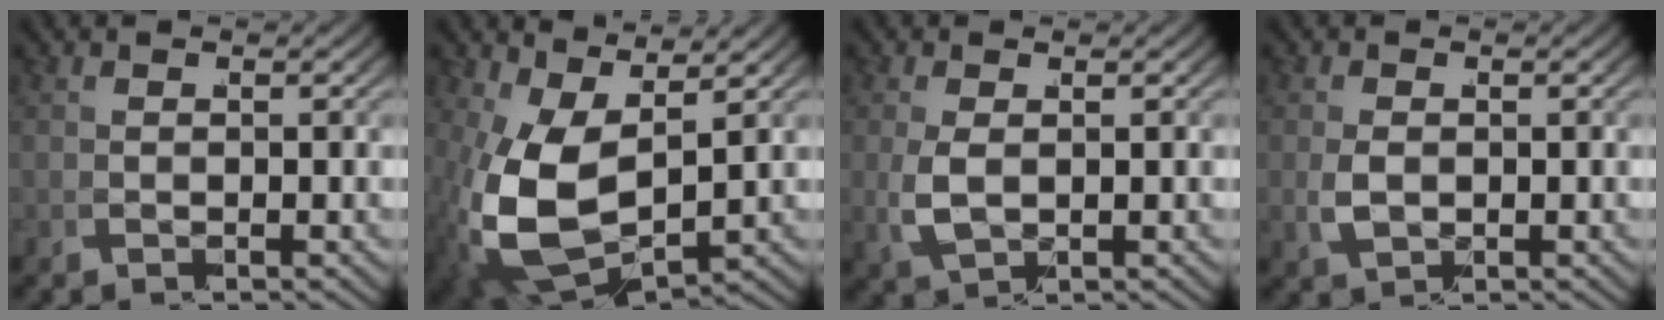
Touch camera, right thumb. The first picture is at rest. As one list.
[{"total": 10.2, "force": [-0.2, 6.2, 8.1], "torque": [-0.221, -0.062, 0.034]}, {"total": 3.0, "force": [0.3, 1.8, 2.3], "torque": [-0.071, -0.010, 0.022]}, {"total": 2.3, "force": [0.1, 1.7, 1.6], "torque": [-0.047, -0.010, 0.016]}]